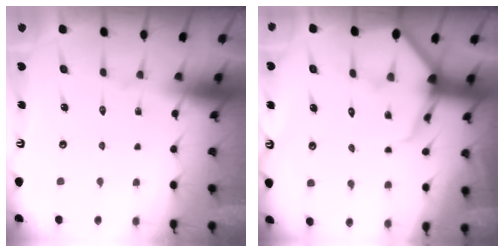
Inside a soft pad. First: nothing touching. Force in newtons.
{"total": 6.7, "press": 6.7, "slide": 0.7}